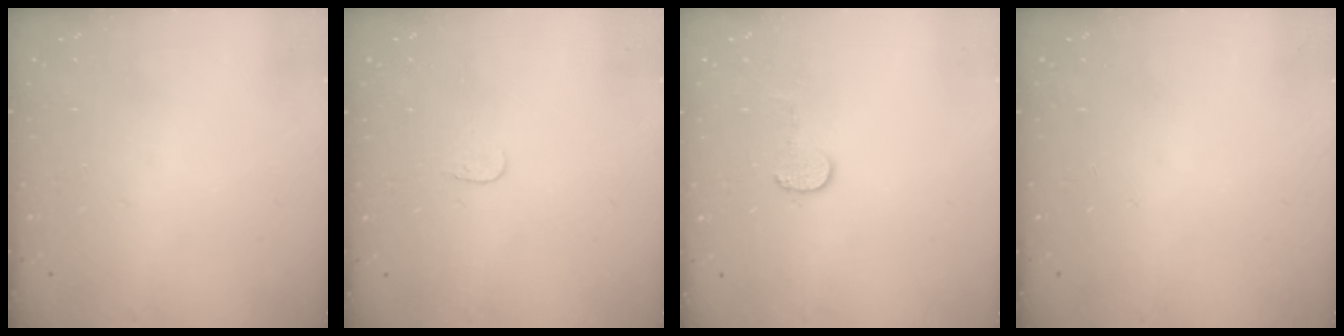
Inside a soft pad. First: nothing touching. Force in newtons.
{"total": 3.6, "press": 3.6, "slide": 0.3}
{"total": 6.4, "press": 6.4, "slide": 0.6}
{"total": 0.0}